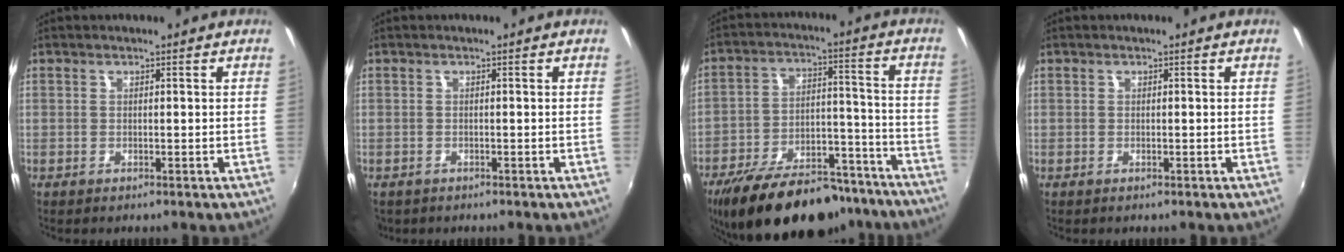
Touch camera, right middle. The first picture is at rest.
{"total": 1.7, "force": [-1.1, 1.2, 0.6], "torque": [-0.016, -0.007, -0.015]}
{"total": 25.1, "force": [-19.7, 10.2, 11.8], "torque": [-0.219, 0.011, -0.274]}
{"total": 0.0}